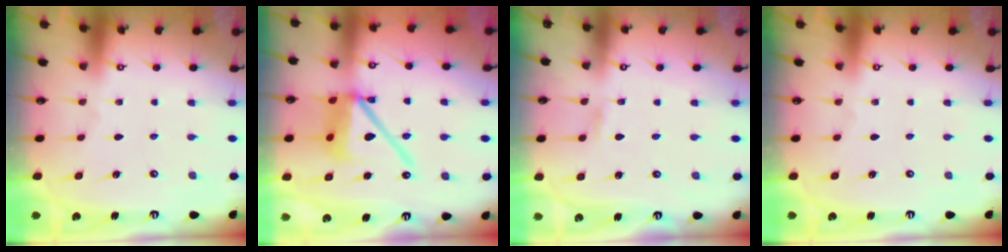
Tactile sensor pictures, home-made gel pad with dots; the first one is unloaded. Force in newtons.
{"total": 14.9, "press": 14.8, "slide": 2.0}
{"total": 1.3, "press": 1.3, "slide": 0.1}
{"total": 0.0}